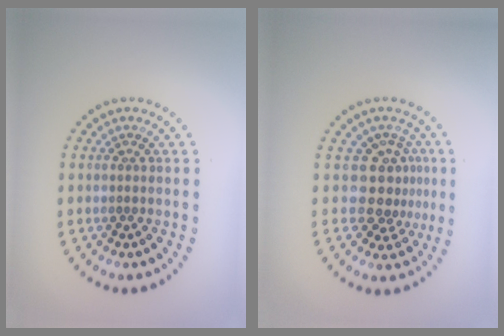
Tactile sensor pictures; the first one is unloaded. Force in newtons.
{"total": 3.4, "press": 2.6, "slide": 2.3}